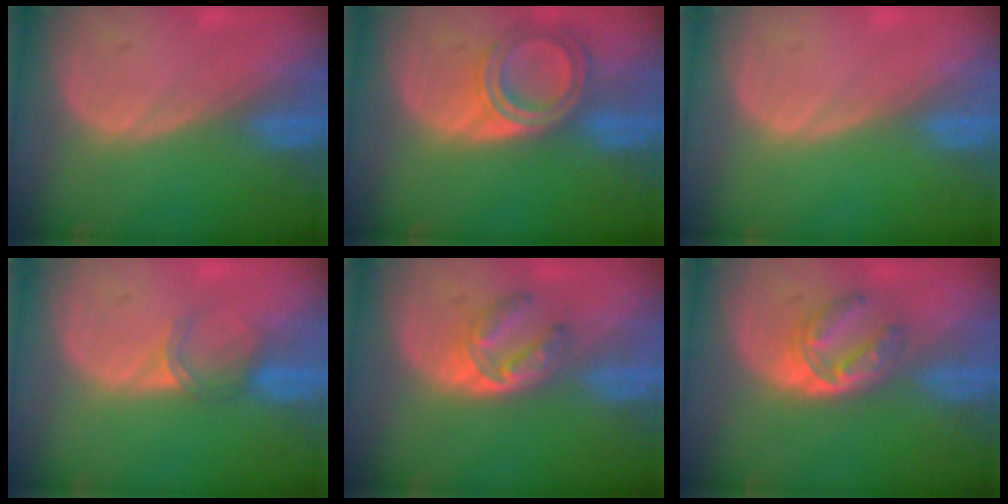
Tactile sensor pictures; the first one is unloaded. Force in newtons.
{"total": 6.5, "press": 5.8, "slide": 2.9}
{"total": 0.0}
{"total": 2.9, "press": 2.5, "slide": 1.5}
{"total": 5.2, "press": 4.8, "slide": 2.0}
{"total": 5.8, "press": 5.0, "slide": 3.0}